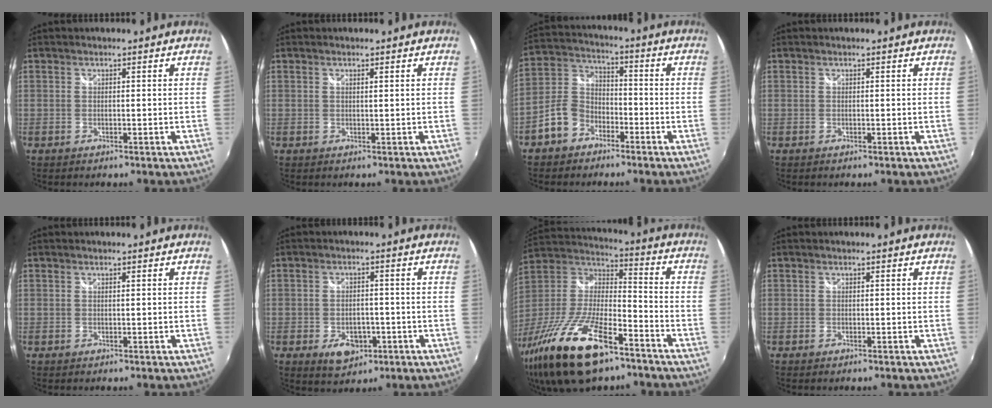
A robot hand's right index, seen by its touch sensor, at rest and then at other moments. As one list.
[{"total": 0.6, "force": [0.4, 0.0, 0.5], "torque": [-0.009, 0.002, 0.006]}, {"total": 8.2, "force": [-4.9, 5.9, 3.0], "torque": [-0.077, 0.028, -0.090]}, {"total": 0.0}, {"total": 0.0}, {"total": 6.7, "force": [-2.8, 4.6, 3.9], "torque": [-0.079, -0.006, -0.036]}, {"total": 26.5, "force": [-16.0, 9.8, 18.7], "torque": [-0.381, -0.041, -0.282]}, {"total": 0.0}]